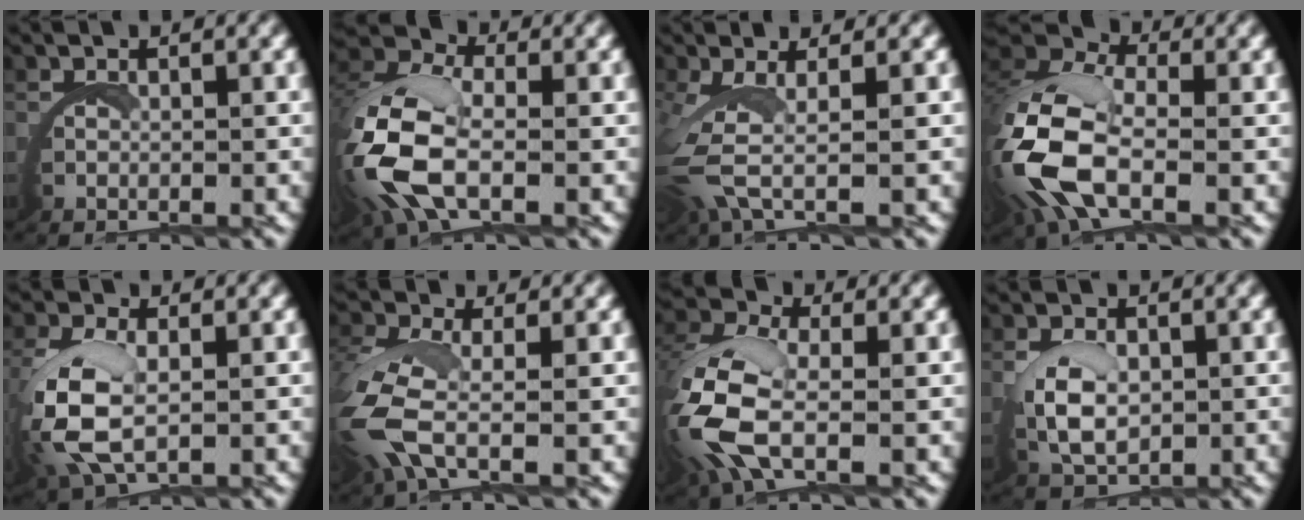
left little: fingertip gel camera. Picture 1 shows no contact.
{"total": 7.3, "force": [0.1, 4.2, 5.9], "torque": [-0.162, -0.009, 0.003]}
{"total": 3.8, "force": [0.9, 0.7, 3.6], "torque": [-0.104, -0.012, 0.023]}
{"total": 8.8, "force": [0.4, 5.3, 7.0], "torque": [-0.185, -0.013, 0.009]}
{"total": 5.9, "force": [0.4, 3.6, 4.6], "torque": [-0.141, -0.014, 0.020]}
{"total": 4.4, "force": [-0.2, 1.8, 4.0], "torque": [-0.117, -0.015, 0.003]}
{"total": 6.4, "force": [0.0, 3.4, 5.5], "torque": [-0.153, -0.011, 0.004]}
{"total": 3.8, "force": [0.6, 2.3, 3.0], "torque": [-0.078, -0.008, 0.020]}